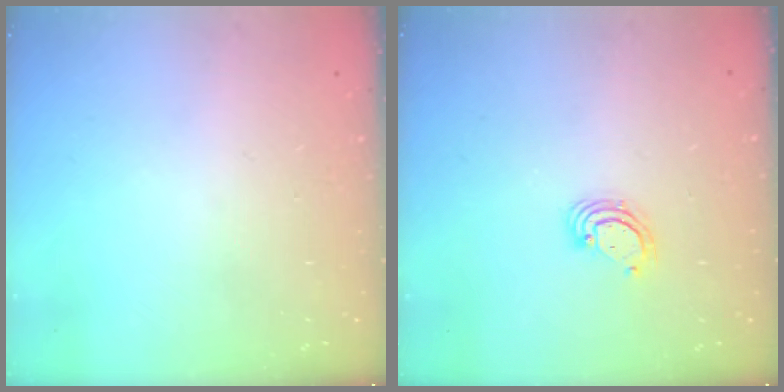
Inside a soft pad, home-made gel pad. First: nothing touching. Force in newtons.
{"total": 3.5, "press": 3.5, "slide": 0.2}